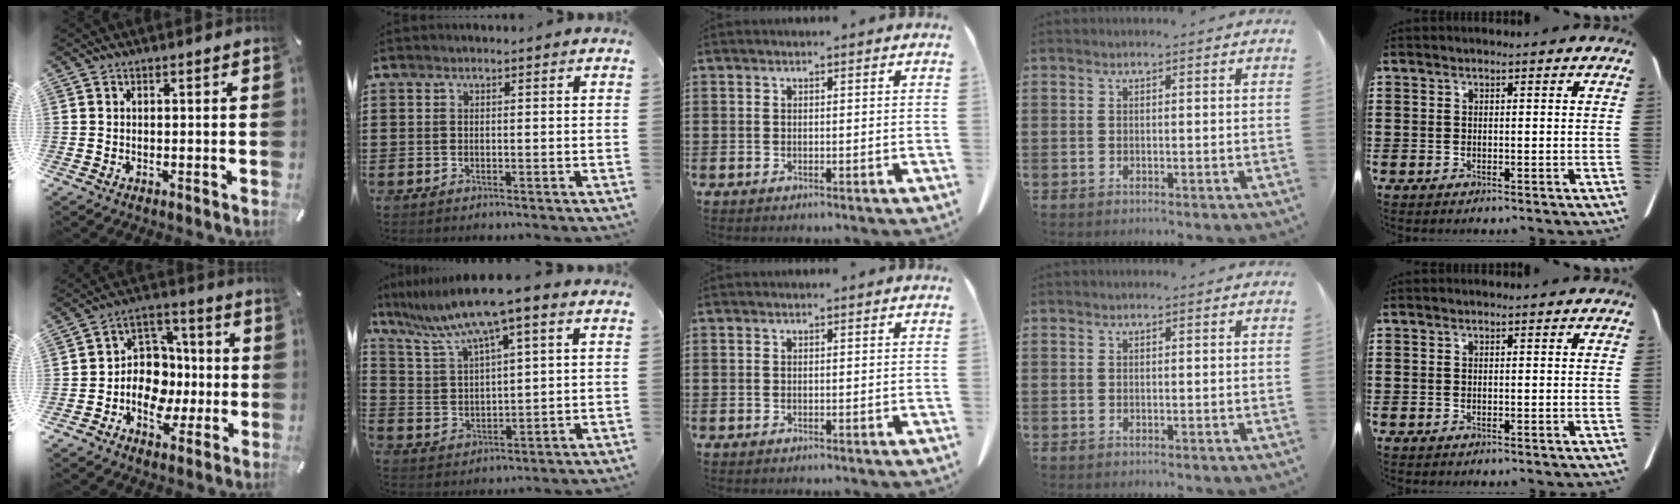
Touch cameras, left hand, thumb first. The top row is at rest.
{"thumb": {"total": 11.6, "force": [-3.3, 10.0, 4.9], "torque": [-0.070, 0.032, -0.051]}, "index": {"total": 8.9, "force": [6.6, 0.5, 6.1], "torque": [-0.135, -0.026, 0.112]}}